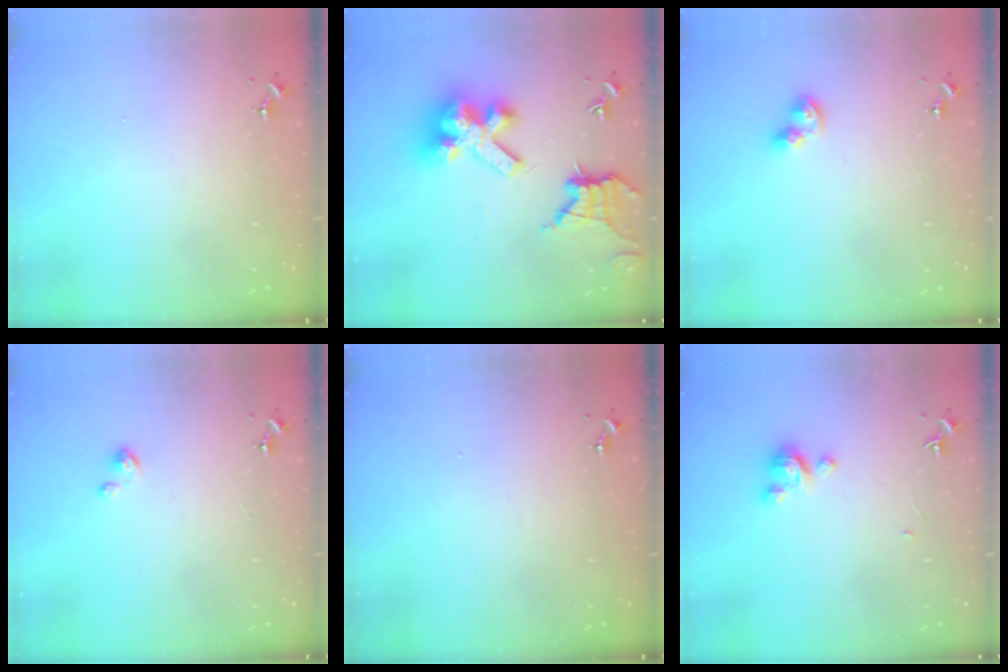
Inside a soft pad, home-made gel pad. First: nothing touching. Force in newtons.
{"total": 15.4, "press": 15.2, "slide": 1.9}
{"total": 6.9, "press": 6.8, "slide": 0.9}
{"total": 2.7, "press": 2.7, "slide": 0.2}
{"total": 0.0}
{"total": 3.8, "press": 3.8, "slide": 0.3}